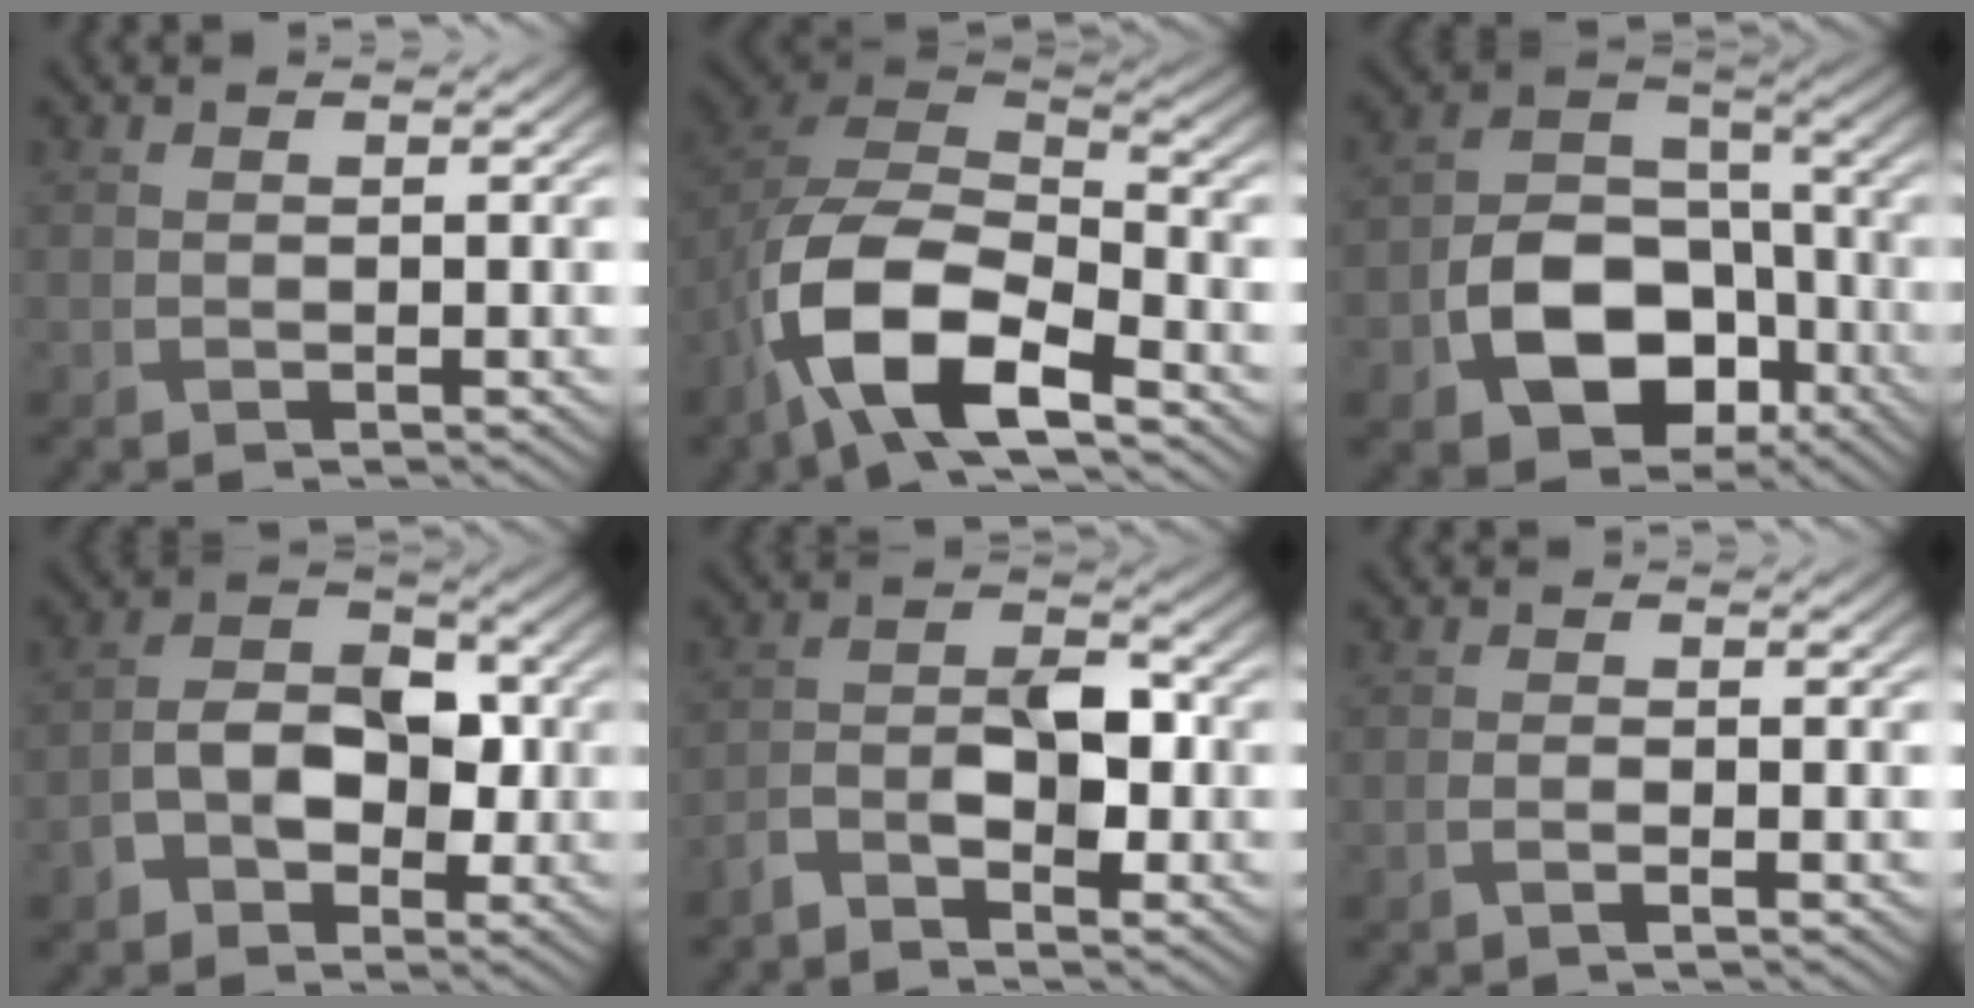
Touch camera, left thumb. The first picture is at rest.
{"total": 13.5, "force": [-6.8, 6.4, 9.7], "torque": [-0.209, -0.026, -0.134]}
{"total": 12.0, "force": [-5.1, 8.3, 7.1], "torque": [-0.140, -0.014, -0.098]}
{"total": 6.8, "force": [-2.2, 4.6, 4.5], "torque": [-0.075, 0.003, -0.043]}
{"total": 5.8, "force": [-3.2, 2.6, 4.0], "torque": [-0.076, 0.004, -0.071]}
{"total": 1.1, "force": [-0.7, 0.2, 0.9], "torque": [-0.019, 0.002, -0.013]}